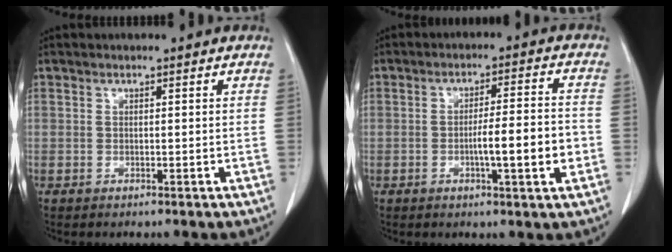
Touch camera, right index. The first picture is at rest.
{"total": 7.9, "force": [-2.0, 0.4, 7.7], "torque": [-0.118, 0.004, -0.031]}